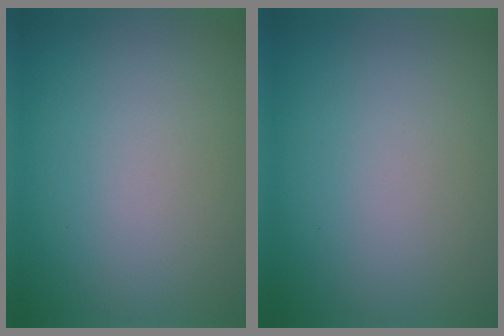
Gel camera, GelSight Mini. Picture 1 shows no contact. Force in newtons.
{"total": 0.0}